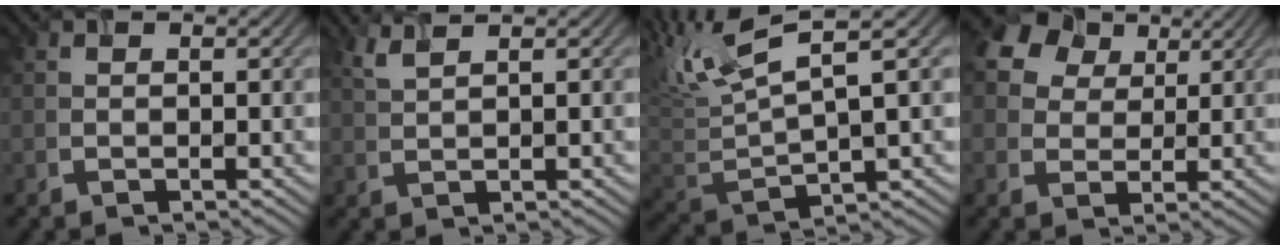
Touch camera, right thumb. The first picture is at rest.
{"total": 1.5, "force": [1.0, -0.2, 1.1], "torque": [-0.029, 0.002, 0.027]}
{"total": 10.2, "force": [3.0, 3.2, 9.2], "torque": [-0.218, 0.009, 0.051]}
{"total": 10.9, "force": [5.7, 7.4, 5.6], "torque": [-0.151, 0.032, 0.095]}